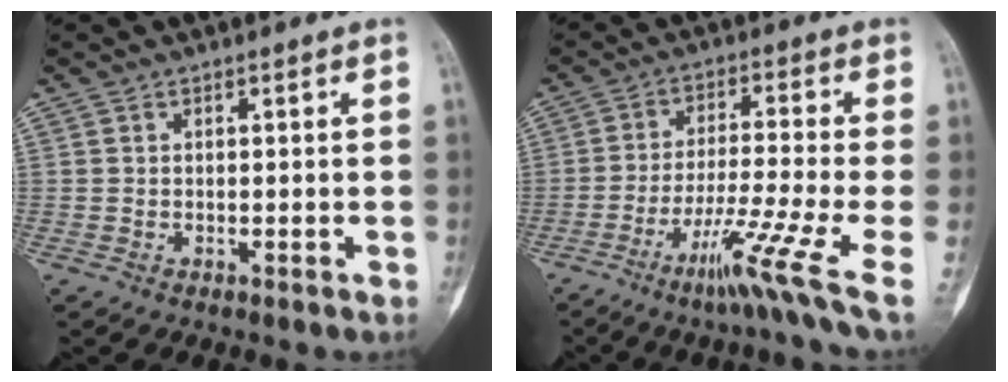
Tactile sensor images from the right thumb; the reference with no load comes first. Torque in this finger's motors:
{"motor_torque": [0.48, -0.52, 0.83, -0.36, -0.04]}